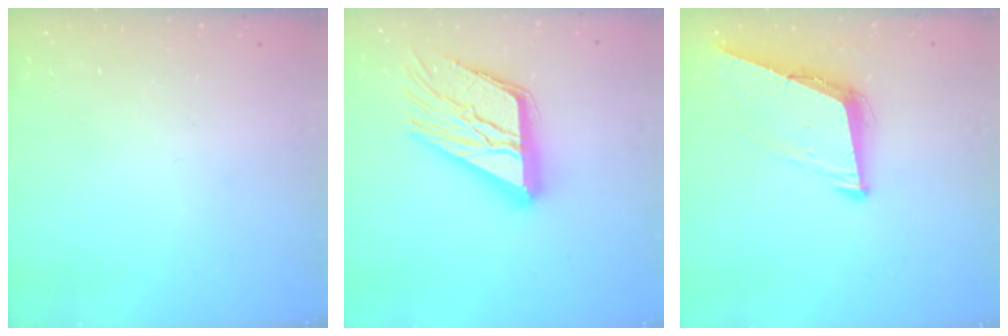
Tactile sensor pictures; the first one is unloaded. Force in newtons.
{"total": 22.8, "press": 22.7, "slide": 2.2}
{"total": 9.1, "press": 8.2, "slide": 3.8}